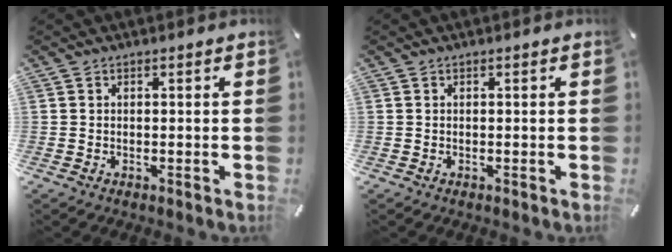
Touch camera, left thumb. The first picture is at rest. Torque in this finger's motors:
{"motor_torque": [0.00, 0.00, 0.00, 0.00, 0.00]}